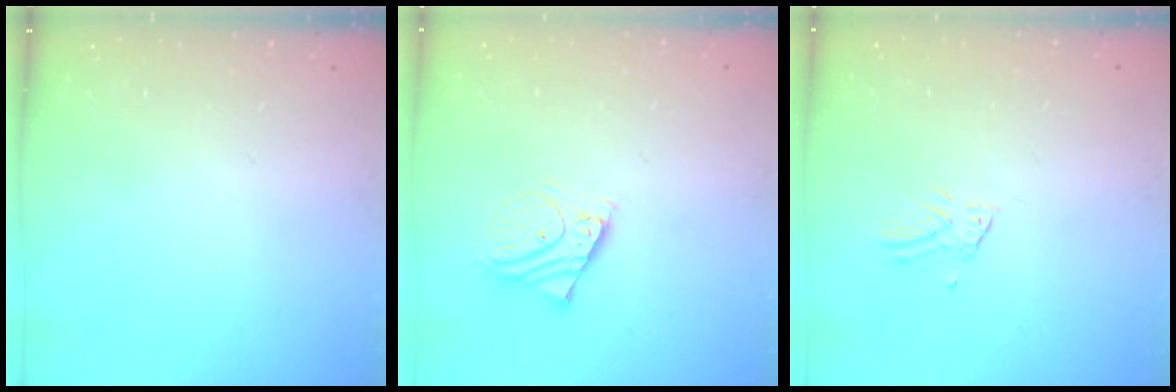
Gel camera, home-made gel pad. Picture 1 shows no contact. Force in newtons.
{"total": 5.5, "press": 5.4, "slide": 0.6}
{"total": 2.8, "press": 2.8, "slide": 0.1}